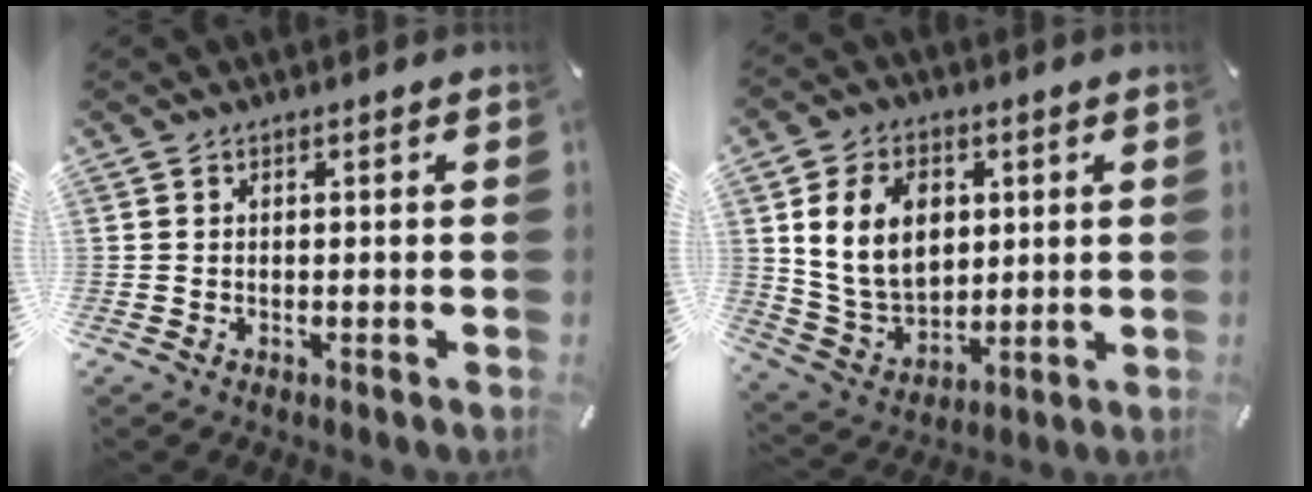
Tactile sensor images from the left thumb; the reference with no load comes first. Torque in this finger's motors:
{"motor_torque": [2.02, 2.99, 1.48, 0.08, 0.24]}